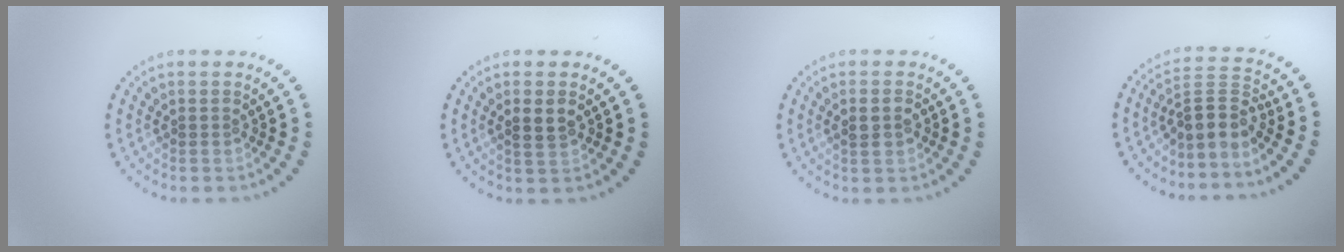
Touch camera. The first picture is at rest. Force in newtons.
{"total": 1.9, "press": 1.8, "slide": 0.4}
{"total": 1.8, "press": 1.8, "slide": 0.1}
{"total": 3.2, "press": 2.3, "slide": 2.1}